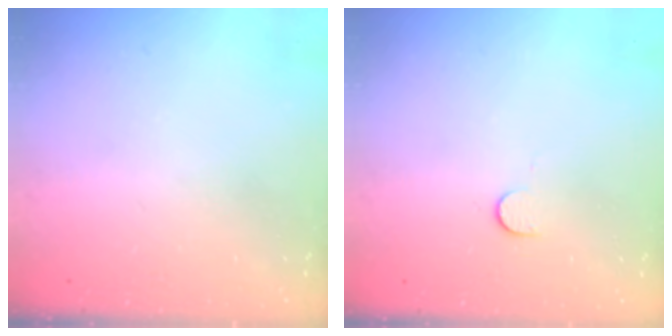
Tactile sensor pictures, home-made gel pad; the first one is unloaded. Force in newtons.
{"total": 6.1, "press": 6.1, "slide": 0.6}